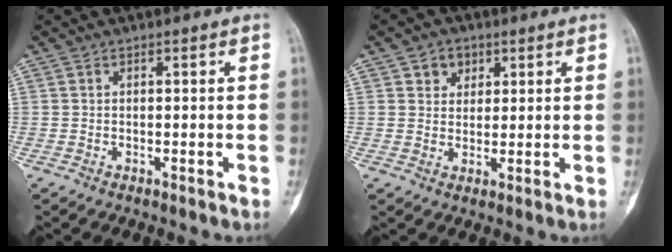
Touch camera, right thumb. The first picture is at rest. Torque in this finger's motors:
{"motor_torque": [-0.68, 0.49, 0.17, -0.01, -0.01]}